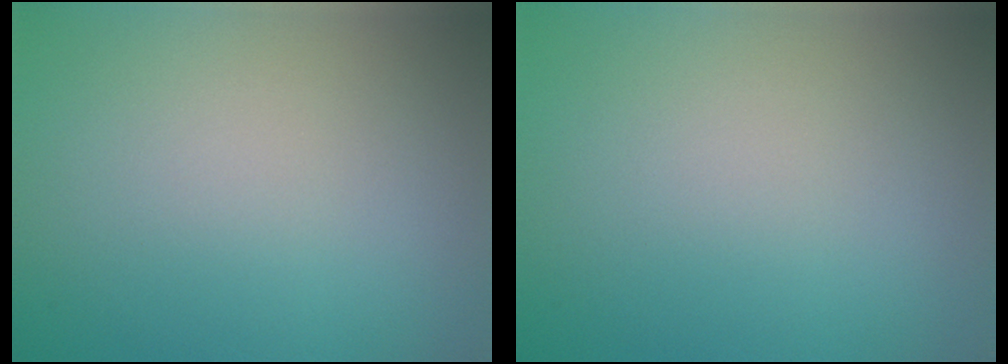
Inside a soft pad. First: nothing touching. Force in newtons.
{"total": 0.0}